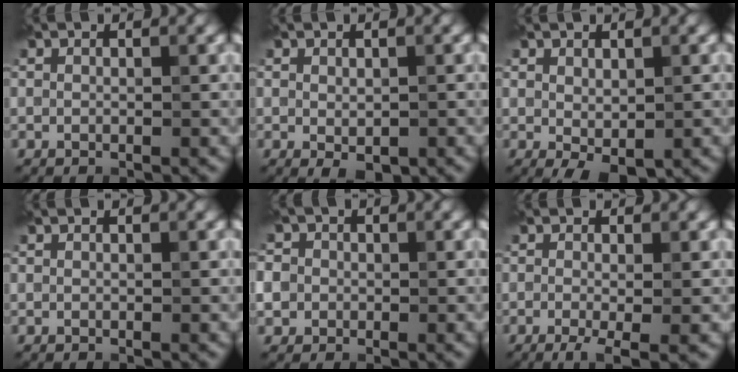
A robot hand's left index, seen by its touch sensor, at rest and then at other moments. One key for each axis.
{"total": 1.8, "fx": -0.4, "fy": 1.0, "fz": 1.5, "tx": -0.022, "ty": -0.009, "tz": -0.001}
{"total": 2.0, "fx": 0.0, "fy": 1.1, "fz": 1.7, "tx": -0.026, "ty": -0.006, "tz": 0.007}
{"total": 0.0}
{"total": 5.4, "fx": -0.1, "fy": 5.0, "fz": 2.1, "tx": -0.042, "ty": 0.023, "tz": -0.035}
{"total": 3.4, "fx": -1.1, "fy": 0.9, "fz": 3.1, "tx": -0.049, "ty": -0.009, "tz": -0.018}